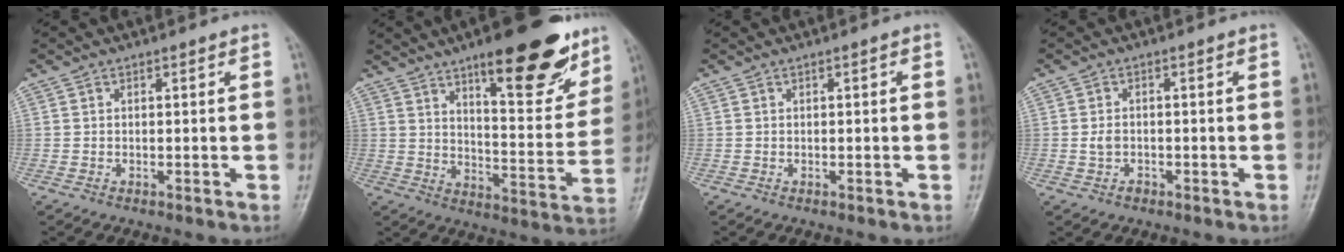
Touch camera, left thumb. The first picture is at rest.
{"total": 20.7, "force": [12.7, 6.6, 14.9], "torque": [-0.160, -0.065, 0.187]}
{"total": 0.0}
{"total": 2.1, "force": [-0.6, 1.6, 1.2], "torque": [-0.021, 0.007, -0.010]}